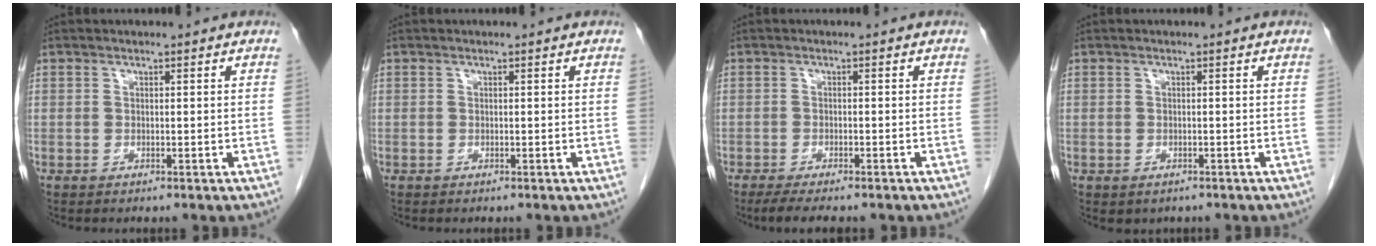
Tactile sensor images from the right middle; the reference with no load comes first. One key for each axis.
{"total": 0.0}
{"total": 6.0, "fx": -4.8, "fy": 1.3, "fz": 3.3, "tx": -0.047, "ty": -0.010, "tz": -0.069}
{"total": 1.2, "fx": -0.7, "fy": 0.9, "fz": 0.4, "tx": -0.008, "ty": 0.000, "tz": -0.003}